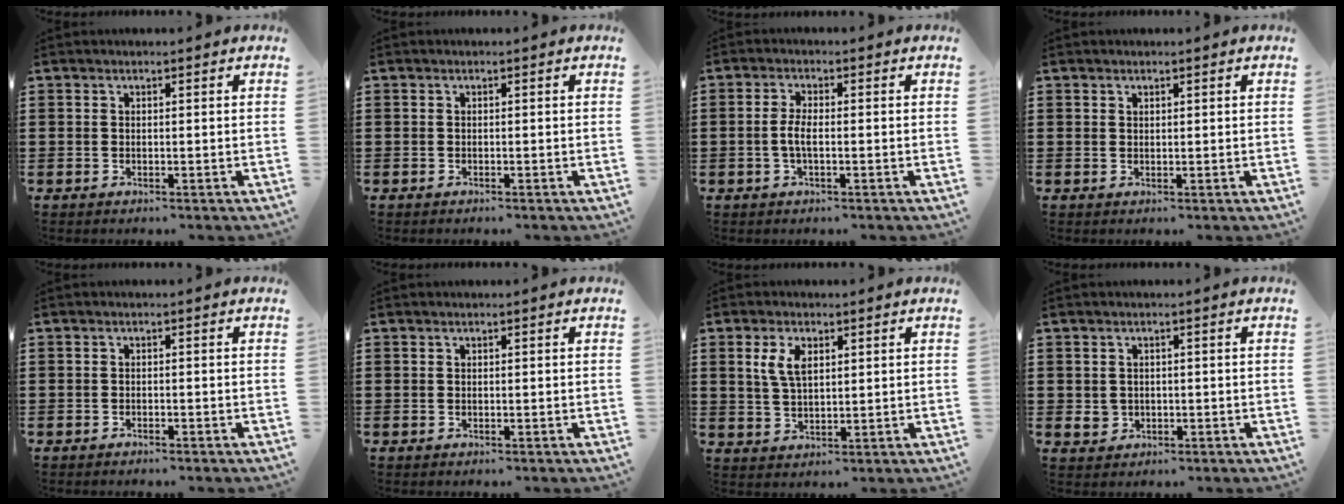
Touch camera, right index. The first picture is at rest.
{"total": 0.0}
{"total": 2.9, "force": [-0.7, 0.8, 2.8], "torque": [-0.064, -0.004, -0.018]}
{"total": 0.6, "force": [0.4, 0.4, 0.1], "torque": [-0.003, 0.002, 0.009]}
{"total": 0.8, "force": [-0.8, 0.1, 0.1], "torque": [-0.004, 0.000, -0.016]}
{"total": 0.0}
{"total": 4.5, "force": [1.6, 2.3, 3.5], "torque": [-0.079, 0.010, 0.027]}
{"total": 1.9, "force": [-0.1, 1.7, 0.6], "torque": [-0.018, 0.007, -0.004]}